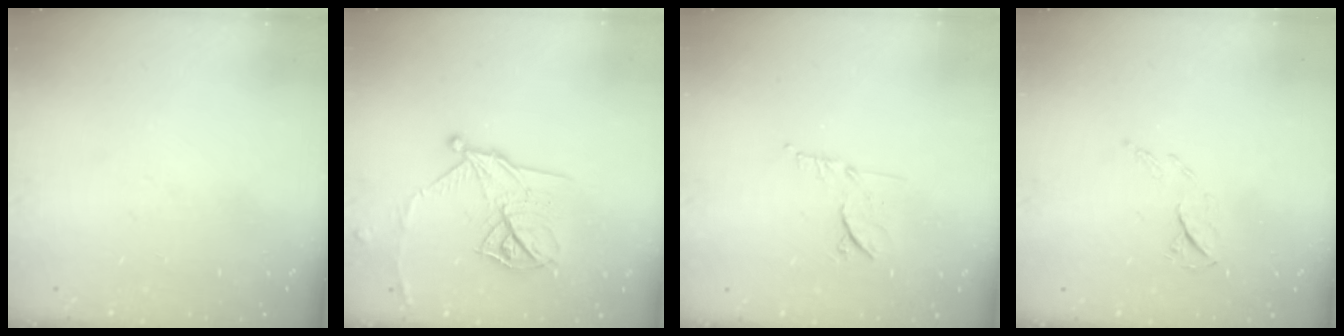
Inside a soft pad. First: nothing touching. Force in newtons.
{"total": 14.7, "press": 14.7, "slide": 0.6}
{"total": 8.0, "press": 7.9, "slide": 1.0}
{"total": 6.1, "press": 5.9, "slide": 1.3}